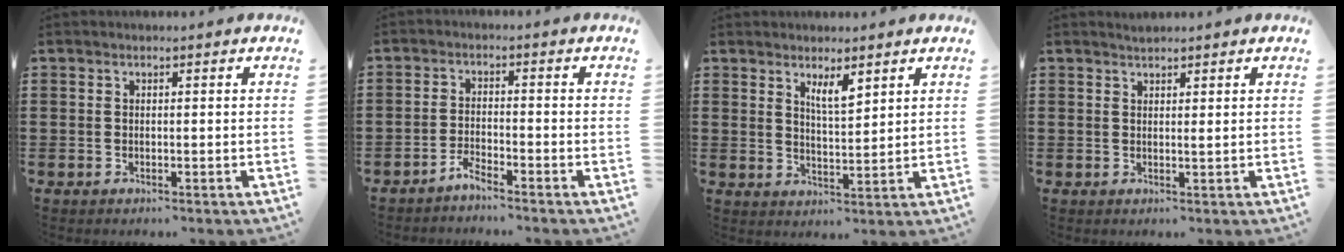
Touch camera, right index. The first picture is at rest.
{"total": 2.4, "force": [-2.3, -0.1, 0.5], "torque": [-0.020, 0.001, -0.050]}
{"total": 3.6, "force": [2.6, 0.9, 2.4], "torque": [-0.051, 0.002, 0.045]}
{"total": 1.1, "force": [1.1, 0.0, 0.1], "torque": [-0.004, 0.001, 0.022]}